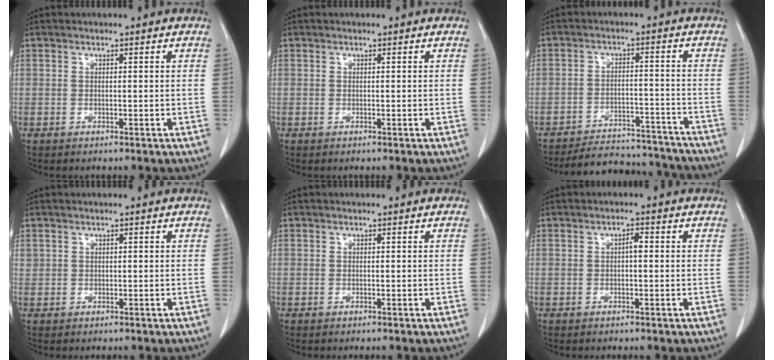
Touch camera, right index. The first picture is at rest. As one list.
[{"total": 0.0}, {"total": 13.0, "force": [-12.4, 3.6, 1.5], "torque": [-0.009, 0.016, -0.164]}, {"total": 0.9, "force": [0.5, 0.7, 0.1], "torque": [0.006, 0.009, 0.008]}, {"total": 0.0}, {"total": 1.4, "force": [0.0, 0.4, 1.3], "torque": [-0.023, 0.004, 0.000]}]